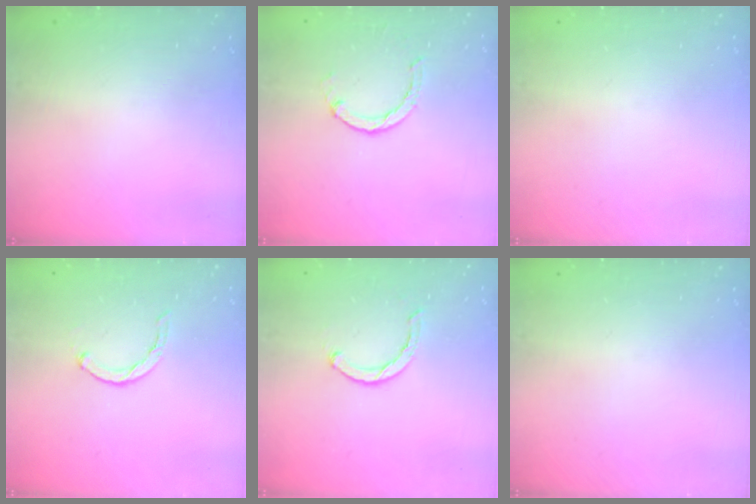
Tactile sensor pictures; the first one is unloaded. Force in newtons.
{"total": 2.0, "press": 2.0, "slide": 0.2}
{"total": 0.0}
{"total": 1.1, "press": 1.1, "slide": 0.2}
{"total": 1.5, "press": 1.5, "slide": 0.3}
{"total": 0.0}